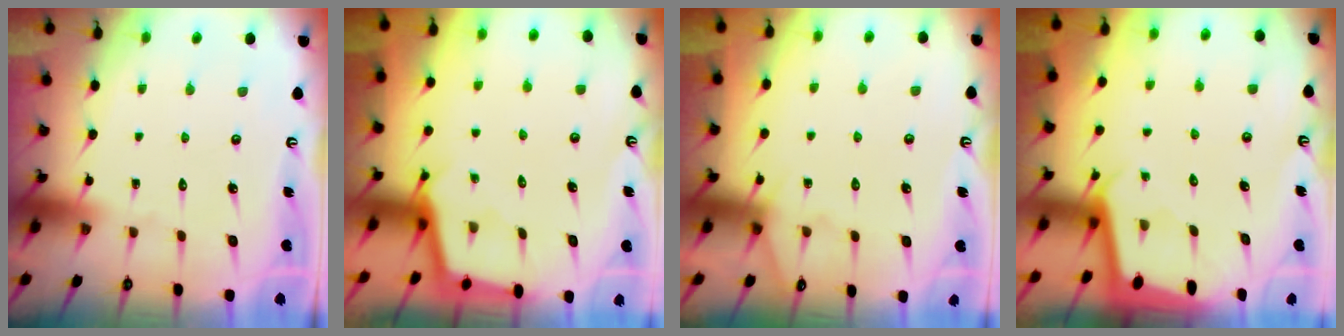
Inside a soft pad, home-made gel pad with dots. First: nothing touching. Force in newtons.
{"total": 2.3, "press": 2.3, "slide": 0.1}
{"total": 4.5, "press": 4.4, "slide": 0.6}
{"total": 1.9, "press": 1.9, "slide": 0.1}